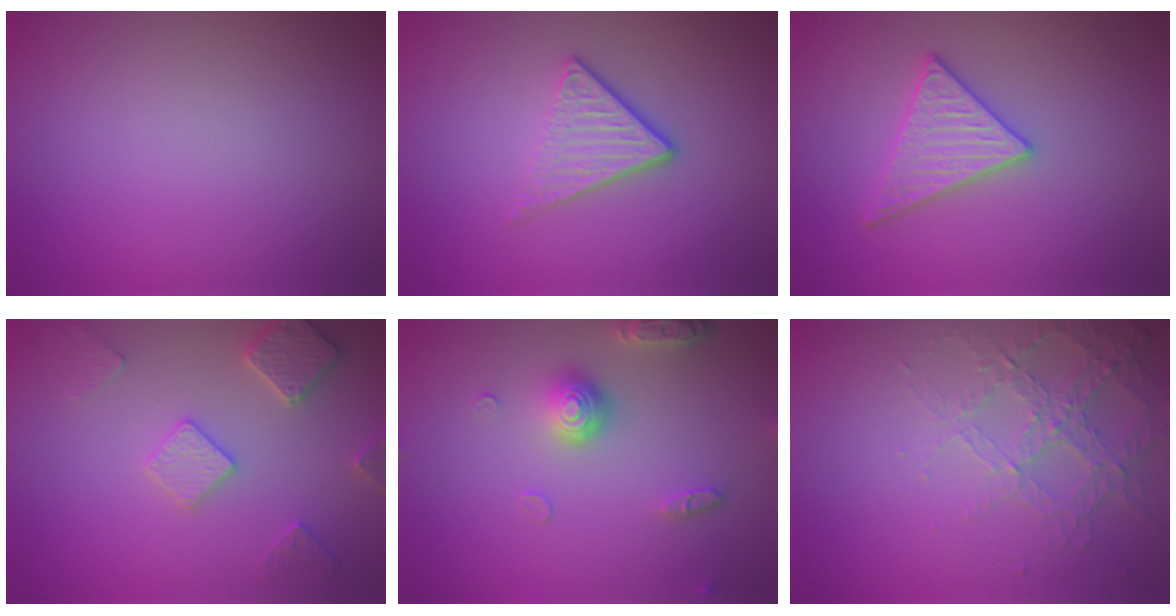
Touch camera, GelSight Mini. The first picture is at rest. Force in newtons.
{"total": 3.6, "press": 2.4, "slide": 2.7}
{"total": 3.1, "press": 3.0, "slide": 0.7}
{"total": 2.9, "press": 2.8, "slide": 0.5}
{"total": 3.8, "press": 3.0, "slide": 2.3}
{"total": 4.1, "press": 2.9, "slide": 3.0}